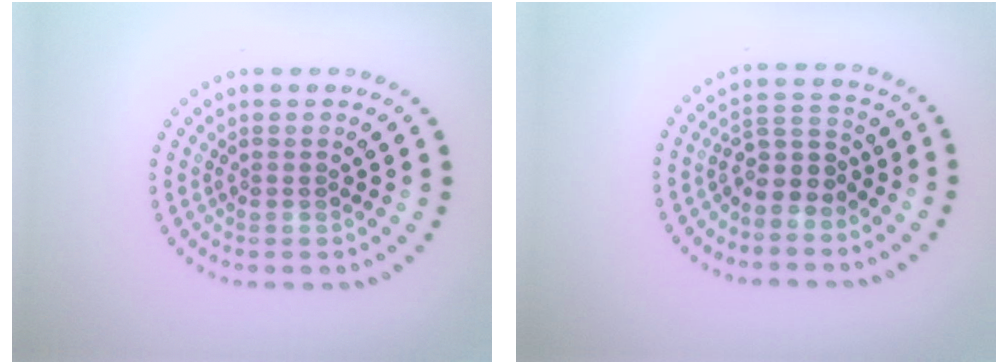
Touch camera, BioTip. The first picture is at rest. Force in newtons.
{"total": 3.0, "press": 2.3, "slide": 1.8}